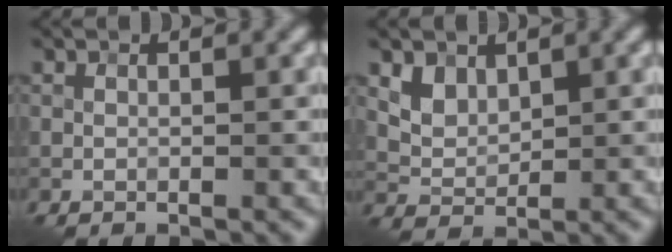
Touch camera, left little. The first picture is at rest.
{"total": 2.0, "force": [1.3, 1.2, 1.0], "torque": [-0.029, -0.015, 0.040]}